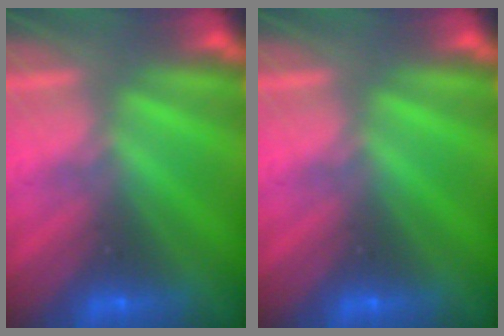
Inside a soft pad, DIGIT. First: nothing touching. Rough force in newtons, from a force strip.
{"total": 0.0}